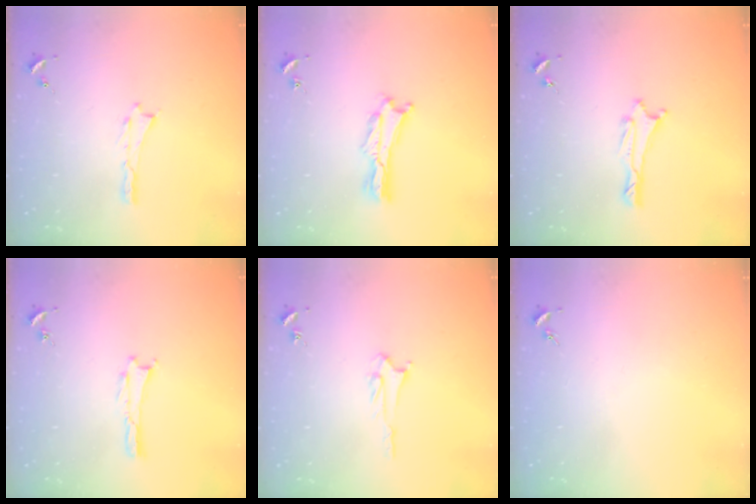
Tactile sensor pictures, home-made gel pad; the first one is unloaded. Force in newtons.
{"total": 1.4, "press": 1.4, "slide": 0.3}
{"total": 1.0, "press": 1.0, "slide": 0.2}
{"total": 0.0}
{"total": 2.6, "press": 2.6, "slide": 0.3}
{"total": 0.0}